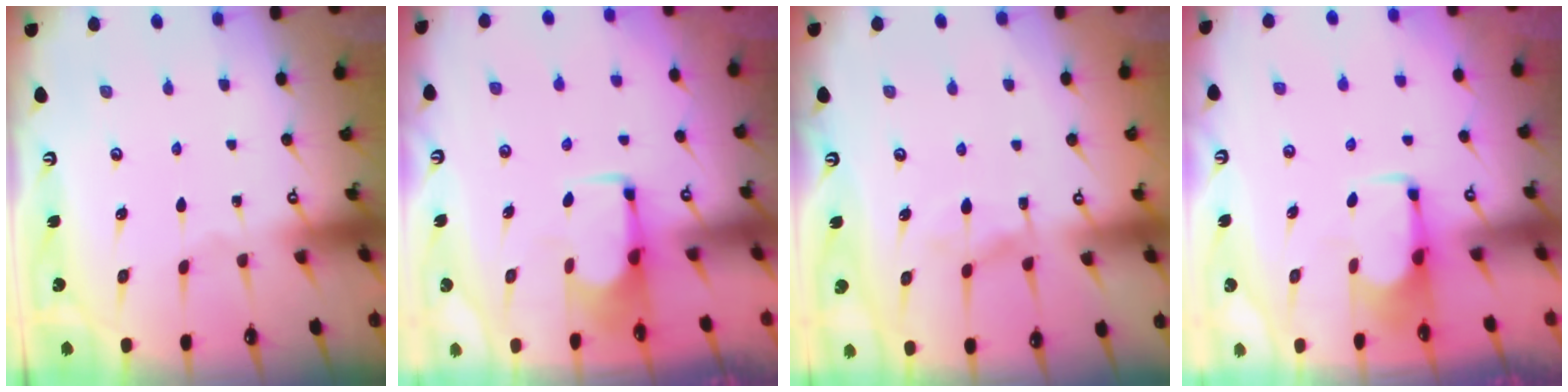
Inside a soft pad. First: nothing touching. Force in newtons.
{"total": 1.7, "press": 1.6, "slide": 0.6}
{"total": 7.0, "press": 6.9, "slide": 1.0}
{"total": 1.9, "press": 1.7, "slide": 0.7}